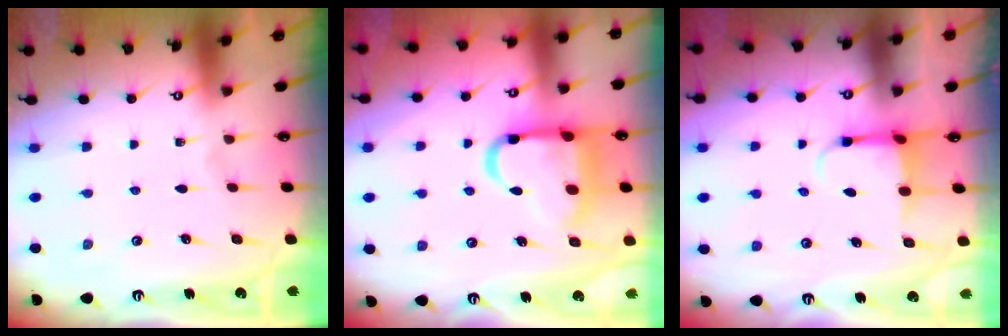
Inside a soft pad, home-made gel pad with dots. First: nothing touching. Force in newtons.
{"total": 14.8, "press": 14.7, "slide": 1.7}
{"total": 4.0, "press": 3.8, "slide": 1.2}